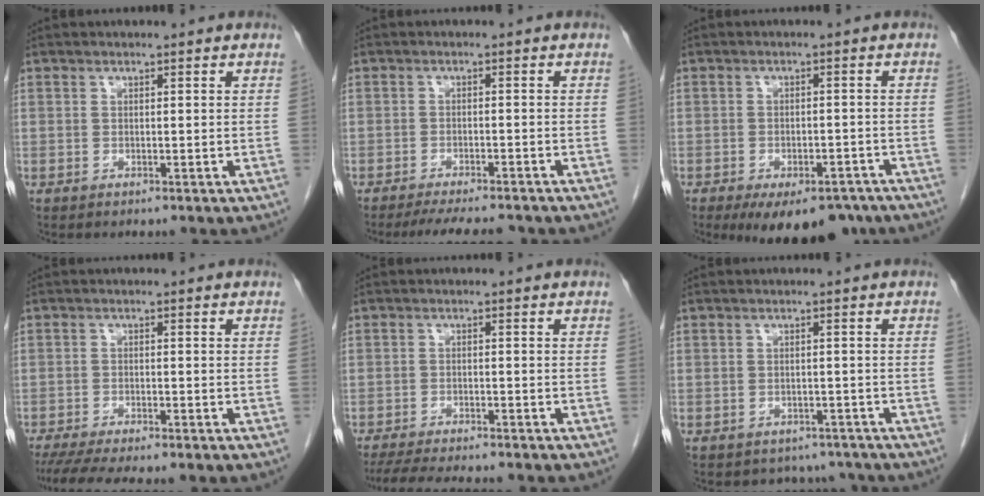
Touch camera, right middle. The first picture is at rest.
{"total": 9.0, "force": [-8.1, 1.2, 3.9], "torque": [-0.054, -0.012, -0.112]}
{"total": 12.2, "force": [-9.0, 5.4, 6.2], "torque": [-0.090, -0.007, -0.118]}
{"total": 9.9, "force": [-8.3, 0.8, 5.3], "torque": [-0.071, -0.012, -0.124]}
{"total": 12.2, "force": [-10.7, 1.4, 5.7], "torque": [-0.082, -0.017, -0.149]}
{"total": 5.4, "force": [-4.8, 2.5, -0.2], "torque": [0.011, 0.013, -0.053]}